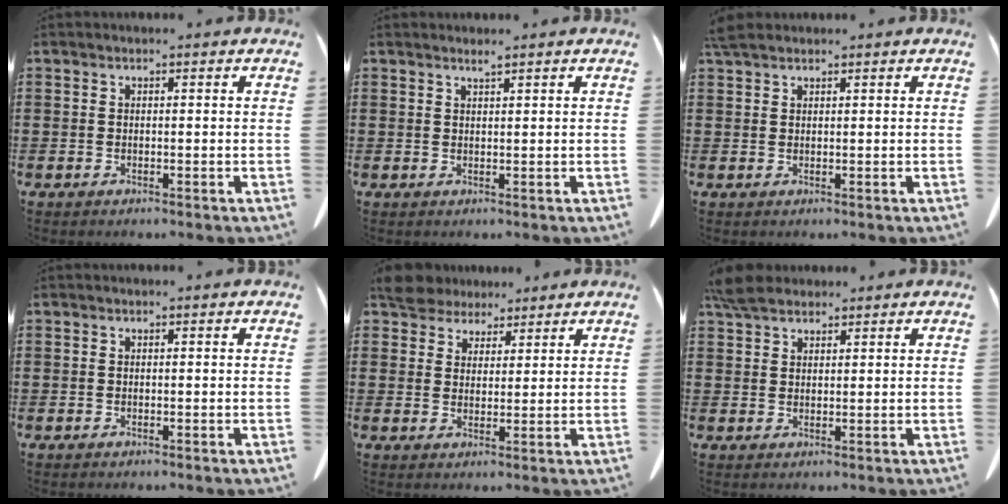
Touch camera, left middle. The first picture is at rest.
{"total": 1.4, "force": [1.2, -0.2, 0.6], "torque": [-0.014, -0.004, 0.024]}
{"total": 1.8, "force": [1.6, 0.4, 0.7], "torque": [-0.019, -0.001, 0.034]}
{"total": 0.0}
{"total": 5.3, "force": [4.7, 2.2, 0.9], "torque": [-0.041, -0.004, 0.092]}
{"total": 4.1, "force": [3.5, 1.4, 1.7], "torque": [-0.043, 0.001, 0.069]}